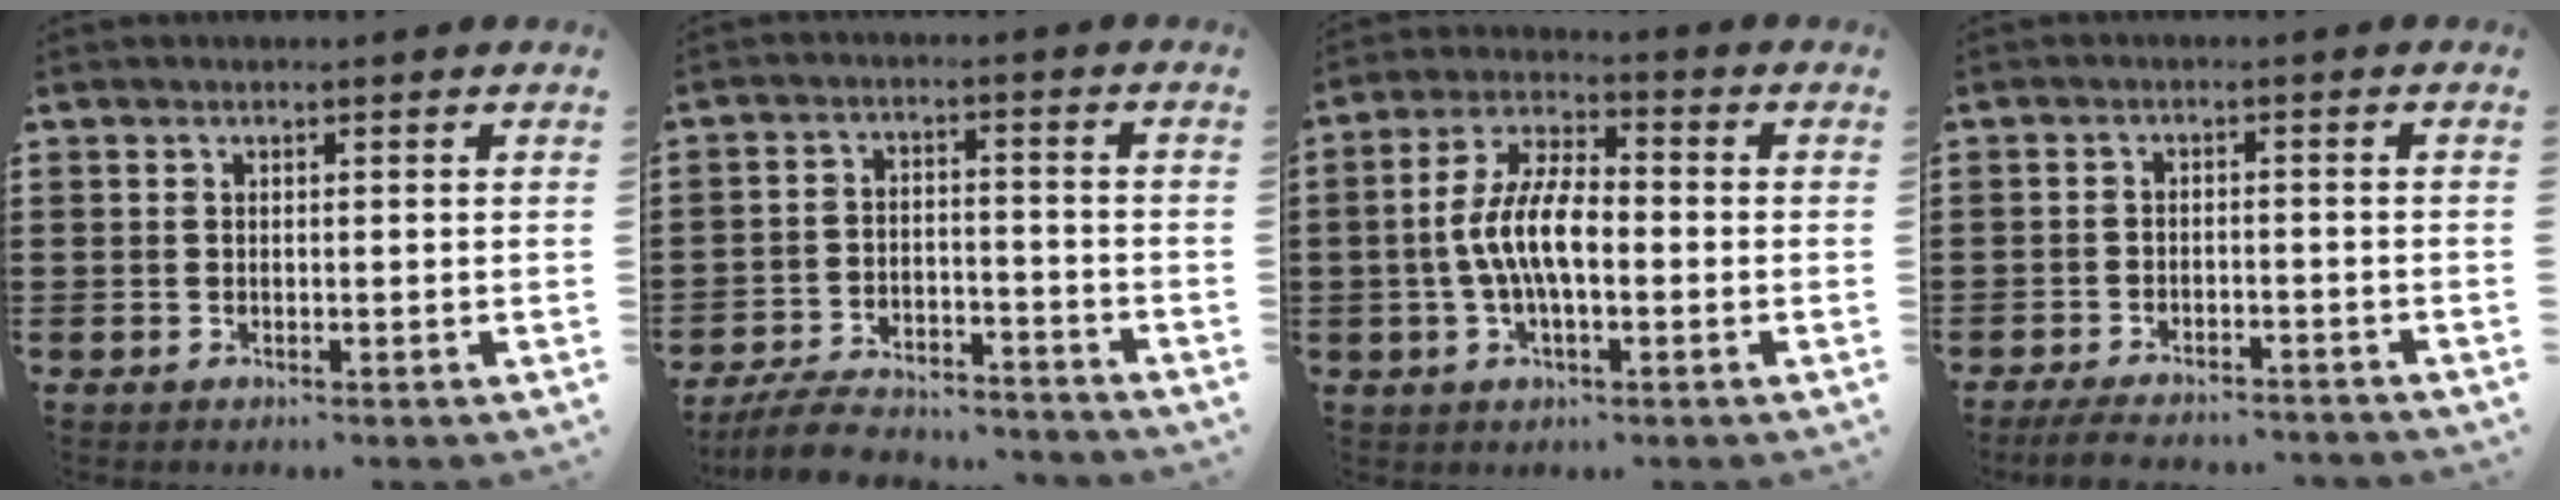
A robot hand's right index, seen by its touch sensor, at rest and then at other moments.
{"total": 6.7, "force": [-6.2, 1.3, 2.0], "torque": [-0.038, 0.012, -0.118]}
{"total": 8.4, "force": [-1.2, 3.5, 7.6], "torque": [-0.168, 0.000, -0.028]}
{"total": 3.5, "force": [-3.4, 0.4, 0.8], "torque": [-0.020, -0.002, -0.069]}